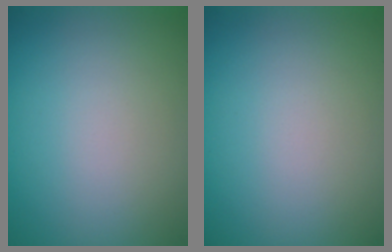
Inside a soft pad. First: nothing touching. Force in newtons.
{"total": 0.0}